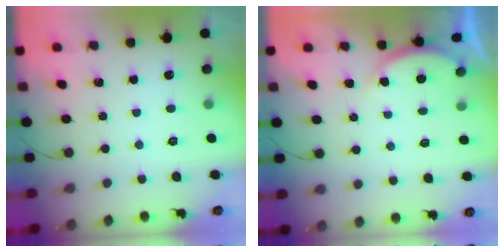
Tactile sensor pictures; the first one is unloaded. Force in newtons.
{"total": 2.6, "press": 2.5, "slide": 0.7}